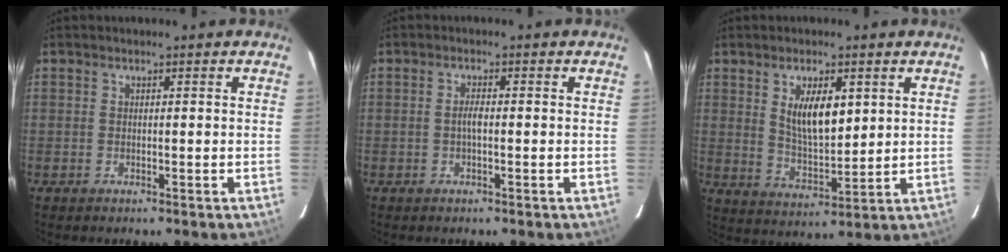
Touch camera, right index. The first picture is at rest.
{"total": 1.6, "force": [-0.3, 0.4, 1.6], "torque": [-0.030, 0.003, -0.008]}
{"total": 7.9, "force": [3.3, 2.9, 6.6], "torque": [-0.115, -0.007, 0.071]}